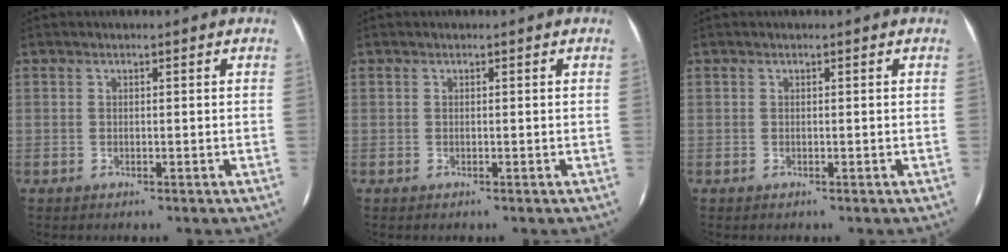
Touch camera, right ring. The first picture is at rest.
{"total": 0.0}
{"total": 0.0}